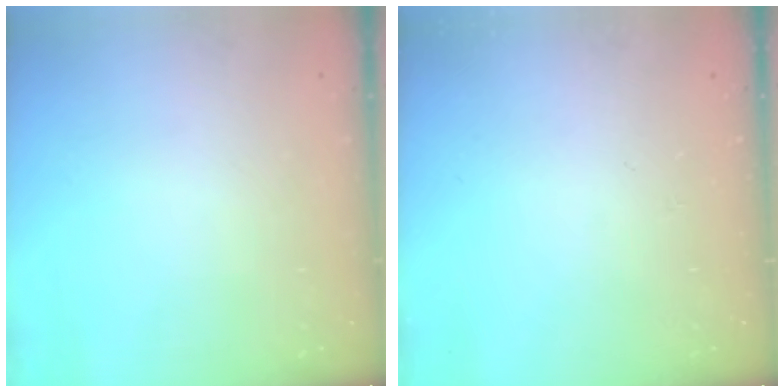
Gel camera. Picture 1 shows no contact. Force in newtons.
{"total": 0.0}